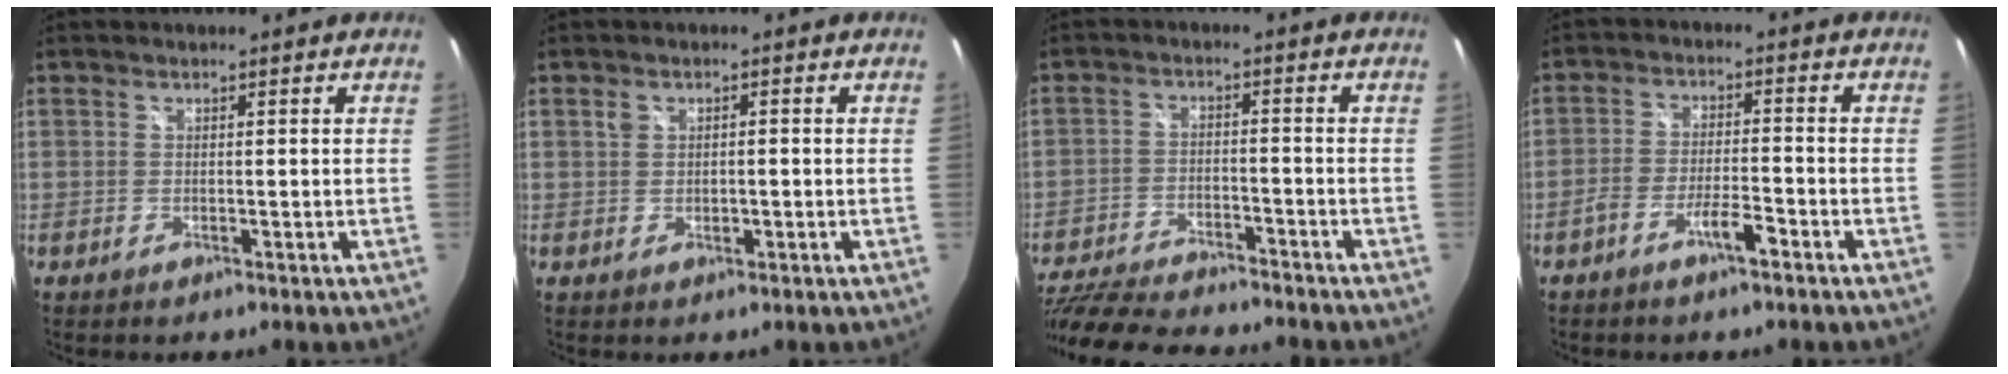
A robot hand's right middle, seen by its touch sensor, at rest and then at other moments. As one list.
[{"total": 1.9, "force": [-0.1, 1.5, 1.2], "torque": [-0.018, 0.003, -0.002]}, {"total": 17.8, "force": [-15.2, 3.9, 8.3], "torque": [-0.183, -0.033, -0.248]}, {"total": 5.0, "force": [-3.4, 0.9, 3.5], "torque": [-0.081, 0.003, -0.060]}]